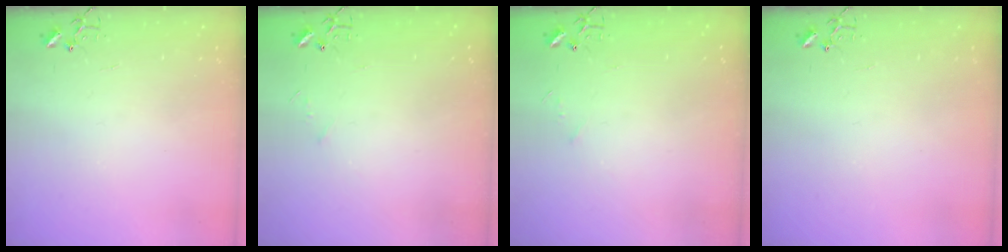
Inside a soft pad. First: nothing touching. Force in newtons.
{"total": 3.5, "press": 3.5, "slide": 0.4}
{"total": 3.5, "press": 3.5, "slide": 0.4}
{"total": 0.0}